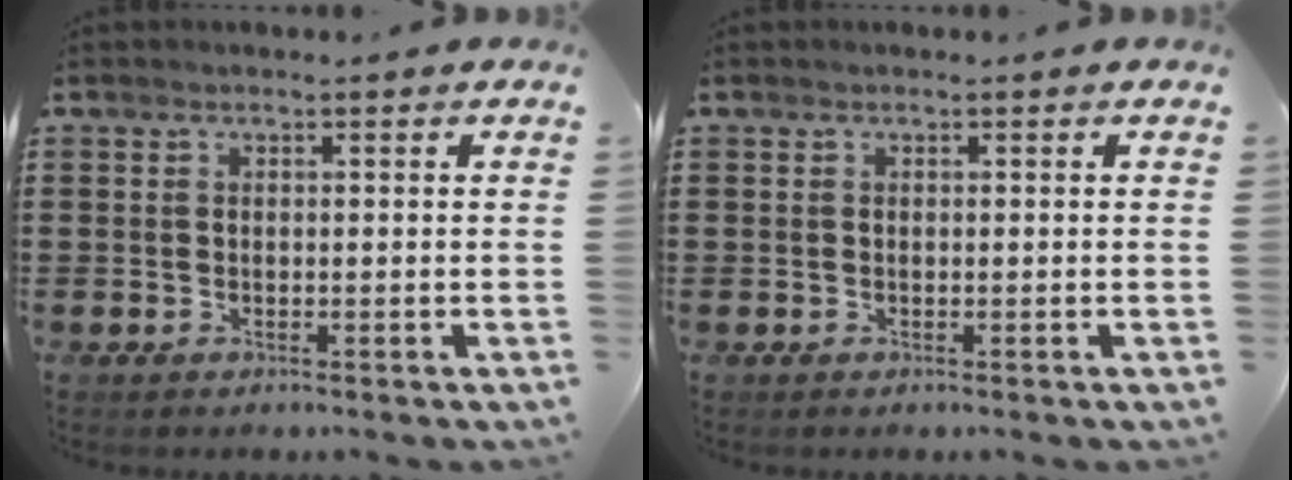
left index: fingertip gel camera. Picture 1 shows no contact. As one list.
[{"total": 0.0}]